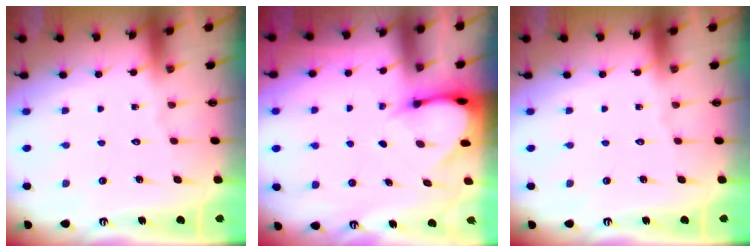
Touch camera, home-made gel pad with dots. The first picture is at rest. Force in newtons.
{"total": 3.5, "press": 3.5, "slide": 0.2}
{"total": 0.0}